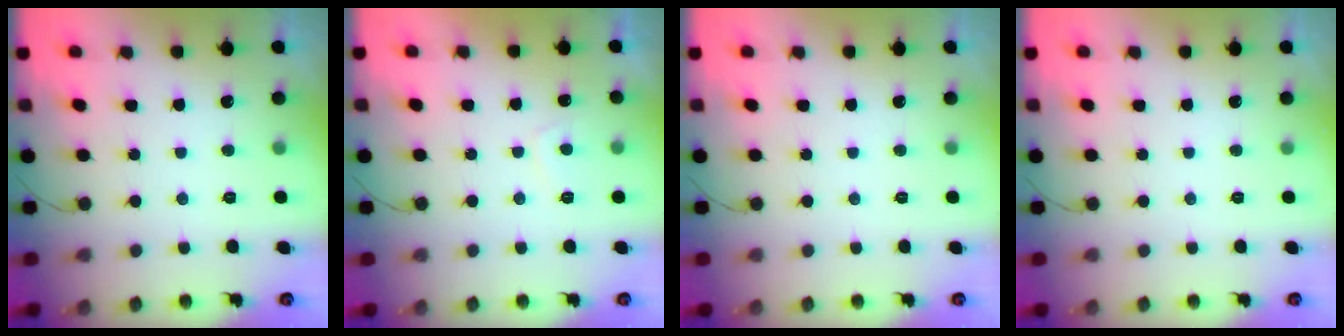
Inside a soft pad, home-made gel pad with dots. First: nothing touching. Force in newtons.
{"total": 2.3, "press": 2.2, "slide": 0.6}
{"total": 0.0}
{"total": 0.0}